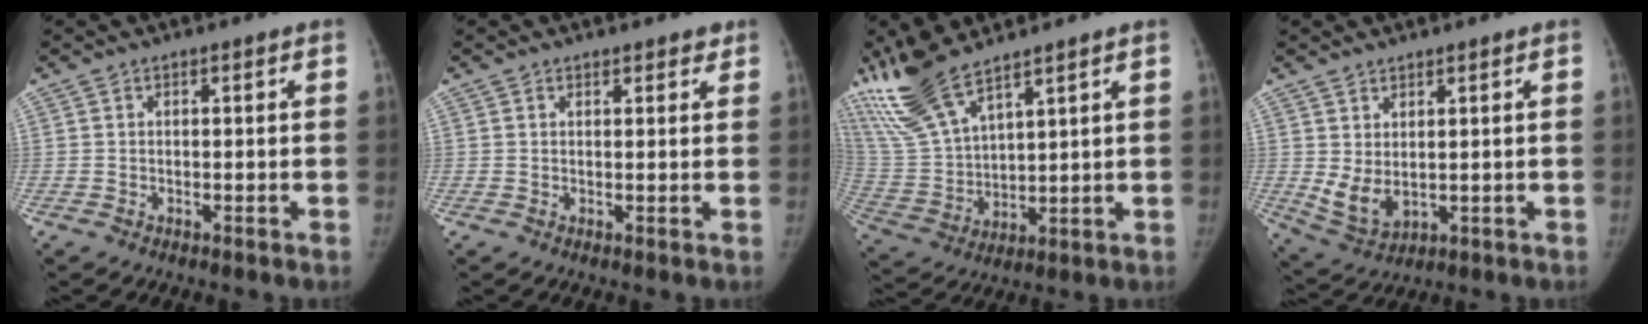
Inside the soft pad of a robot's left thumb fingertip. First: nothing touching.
{"total": 1.7, "force": [1.4, 0.9, 0.4], "torque": [0.010, -0.007, 0.014]}
{"total": 14.0, "force": [11.2, 3.8, 7.6], "torque": [-0.160, -0.044, 0.244]}
{"total": 5.8, "force": [1.4, 3.3, 4.6], "torque": [-0.088, -0.018, 0.044]}